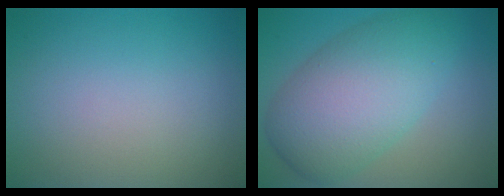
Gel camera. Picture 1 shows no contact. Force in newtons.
{"total": 8.6, "press": 8.6, "slide": 0.2}